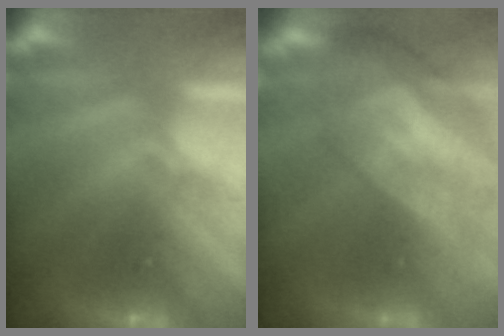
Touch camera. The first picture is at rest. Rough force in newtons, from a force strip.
{"total": 7.1}